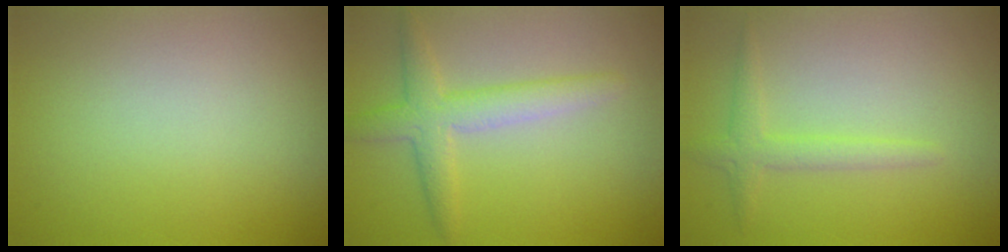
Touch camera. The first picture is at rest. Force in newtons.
{"total": 2.8, "press": 2.8, "slide": 0.2}
{"total": 1.9, "press": 1.9, "slide": 0.1}